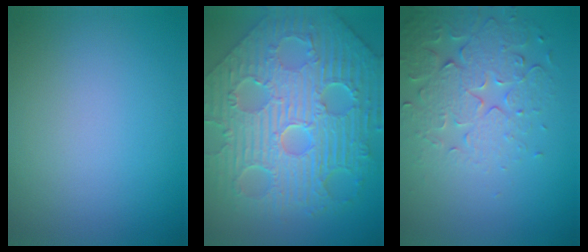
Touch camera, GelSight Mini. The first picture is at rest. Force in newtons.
{"total": 12.1, "press": 8.1, "slide": 9.0}
{"total": 5.0, "press": 4.1, "slide": 2.9}